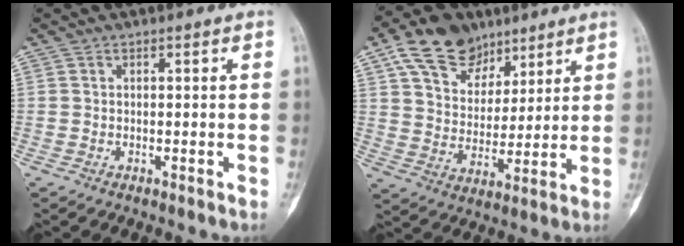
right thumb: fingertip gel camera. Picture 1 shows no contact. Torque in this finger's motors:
{"motor_torque": [0.94, 1.49, 0.68, 0.81, 0.07]}